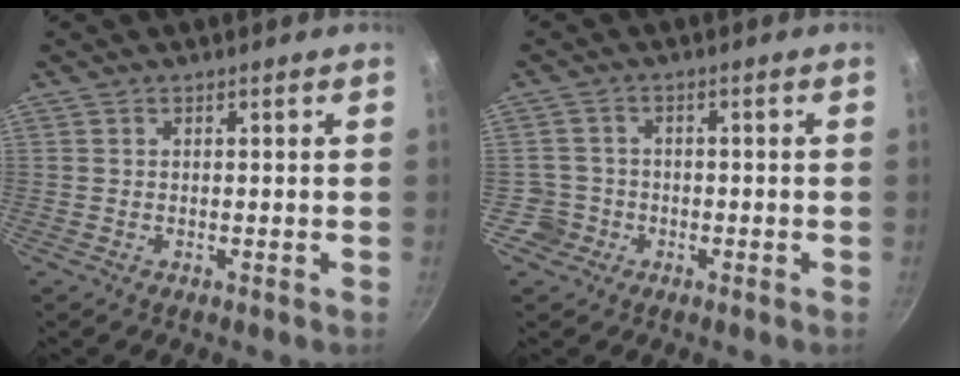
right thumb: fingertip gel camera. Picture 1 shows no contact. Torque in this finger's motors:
{"motor_torque": [-0.15, 0.00, 0.19, -0.10, -0.03]}